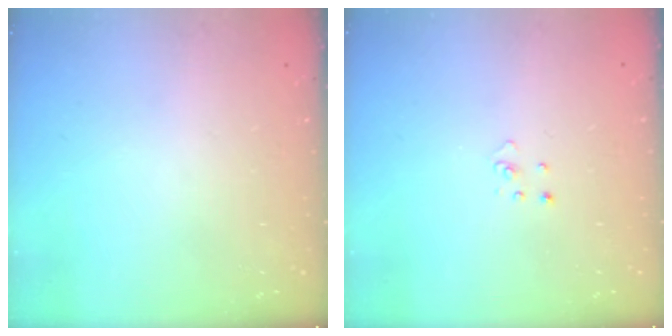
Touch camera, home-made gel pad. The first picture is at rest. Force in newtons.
{"total": 2.2, "press": 2.2, "slide": 0.2}